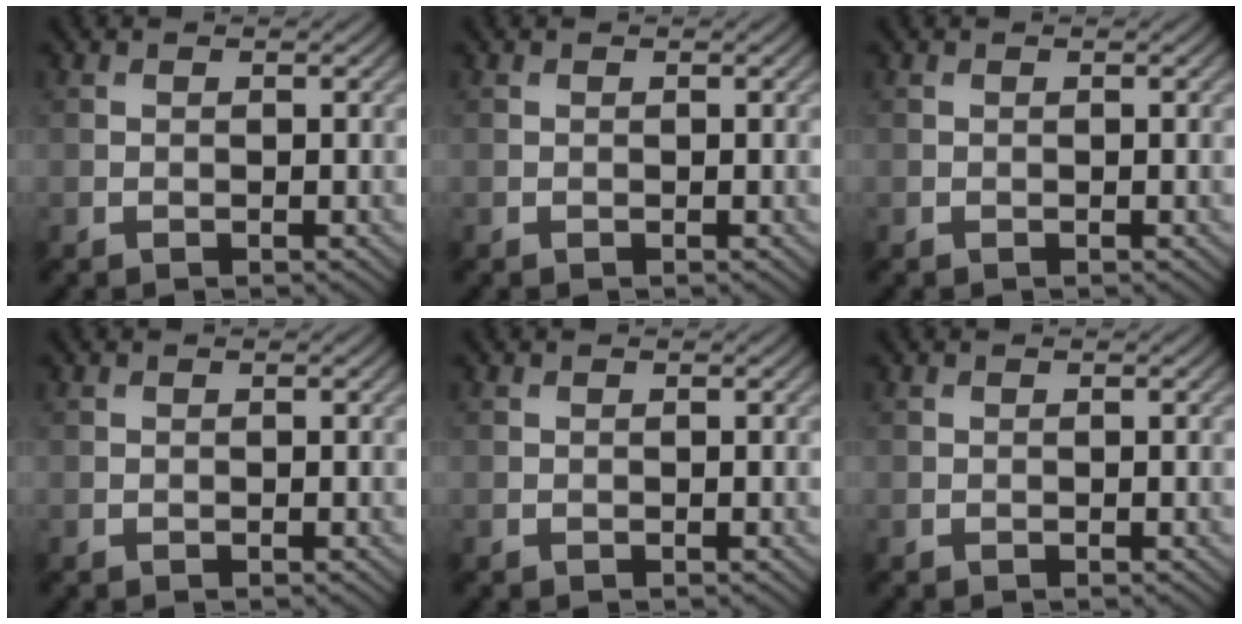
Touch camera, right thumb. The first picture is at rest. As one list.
[{"total": 0.0}, {"total": 0.0}, {"total": 0.0}, {"total": 0.0}, {"total": 0.0}]